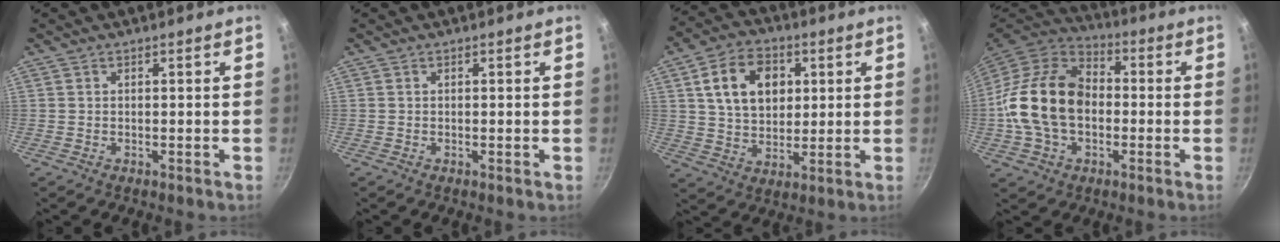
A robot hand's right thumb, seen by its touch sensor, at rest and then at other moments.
{"total": 0.0}
{"total": 13.3, "force": [3.6, 9.6, 8.5], "torque": [-0.119, -0.001, 0.060]}
{"total": 18.9, "force": [-1.5, 13.2, 13.5], "torque": [-0.225, 0.034, -0.038]}